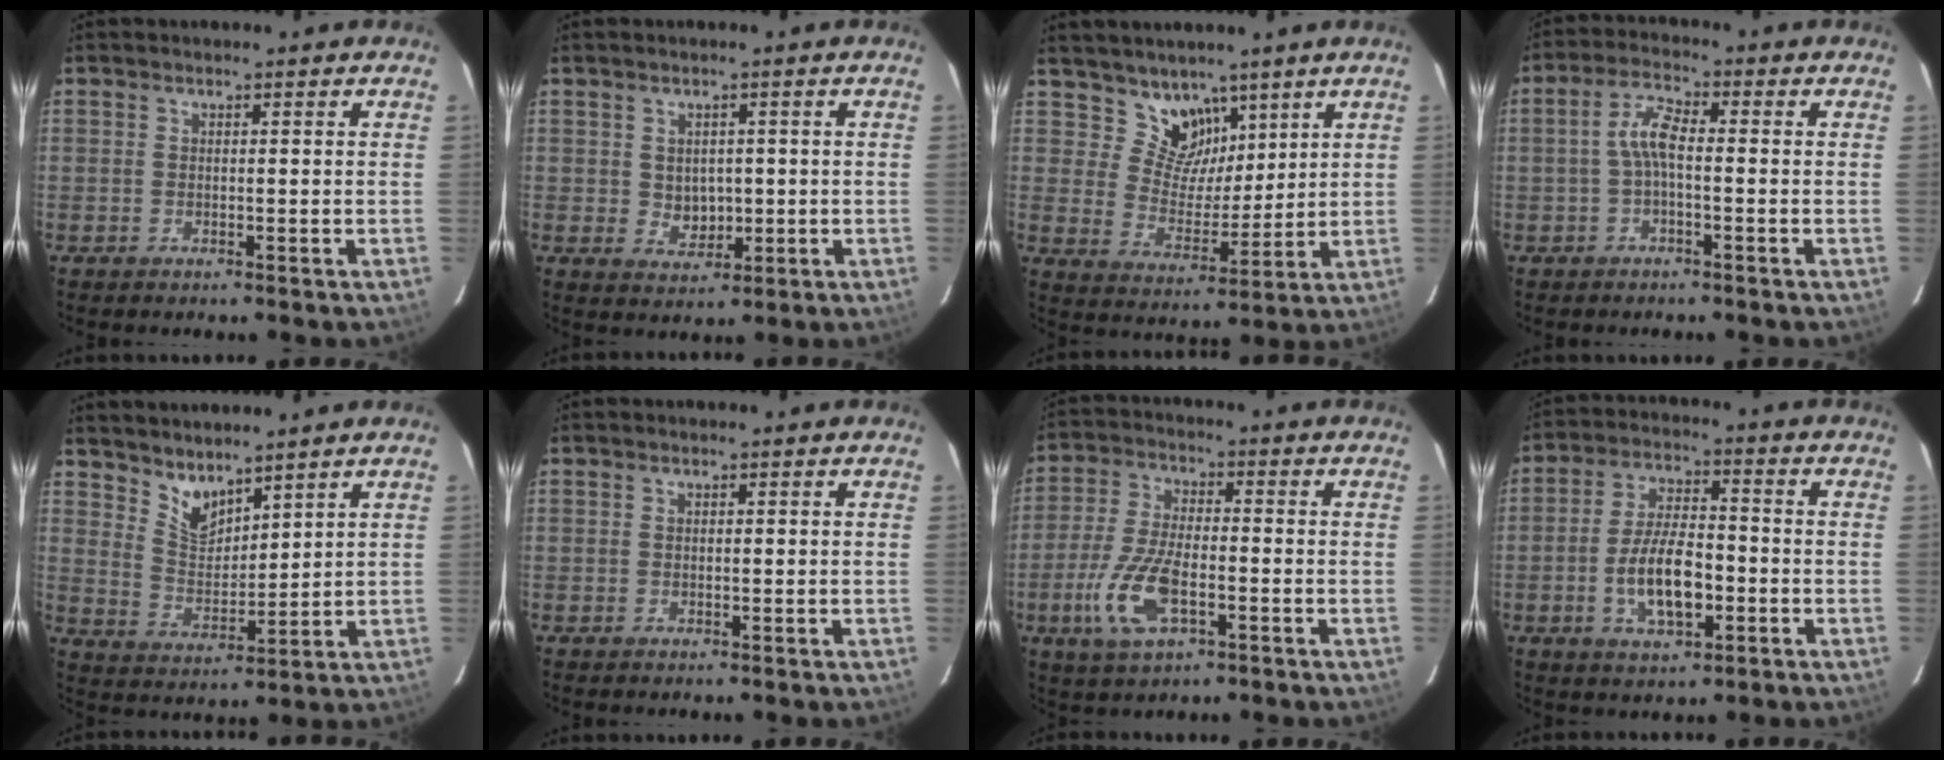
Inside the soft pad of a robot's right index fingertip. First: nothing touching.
{"total": 3.9, "force": [0.2, 3.4, 1.8], "torque": [-0.031, 0.003, 0.011]}
{"total": 6.6, "force": [5.4, 3.4, 1.7], "torque": [-0.021, 0.001, 0.109]}
{"total": 4.5, "force": [-0.9, 1.3, 4.2], "torque": [-0.094, 0.016, -0.021]}
{"total": 6.7, "force": [5.6, 2.7, 2.5], "torque": [-0.036, -0.002, 0.114]}
{"total": 0.5, "force": [0.1, 0.3, 0.4], "torque": [-0.009, 0.002, 0.001]}
{"total": 12.0, "force": [-4.4, 5.1, 10.0], "torque": [-0.219, -0.008, -0.081]}
{"total": 10.4, "force": [-3.0, 4.4, 9.0], "torque": [-0.179, 0.003, -0.048]}